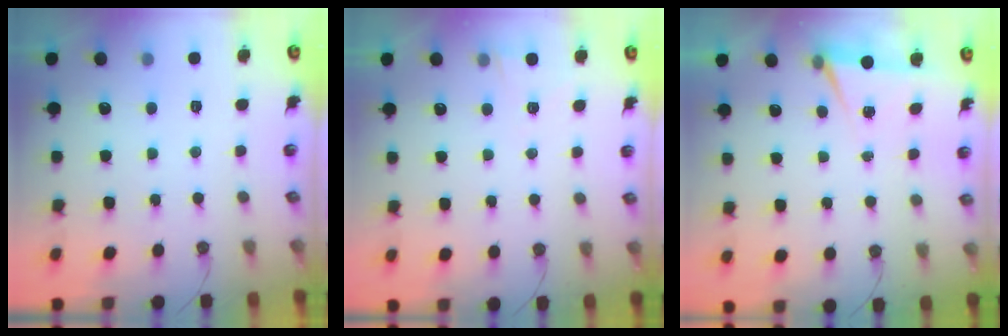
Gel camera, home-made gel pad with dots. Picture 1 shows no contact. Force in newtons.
{"total": 2.7, "press": 2.1, "slide": 1.6}
{"total": 5.3, "press": 2.7, "slide": 4.5}